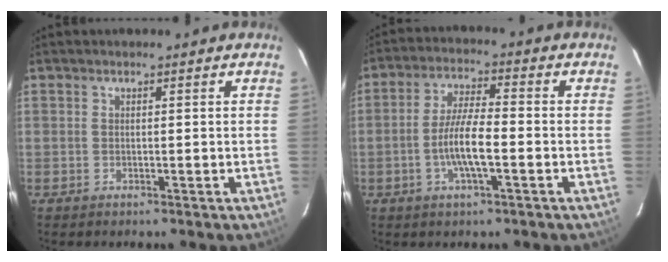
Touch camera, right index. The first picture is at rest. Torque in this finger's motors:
{"motor_torque": [1.37, -0.78, 0.77, 0.21]}